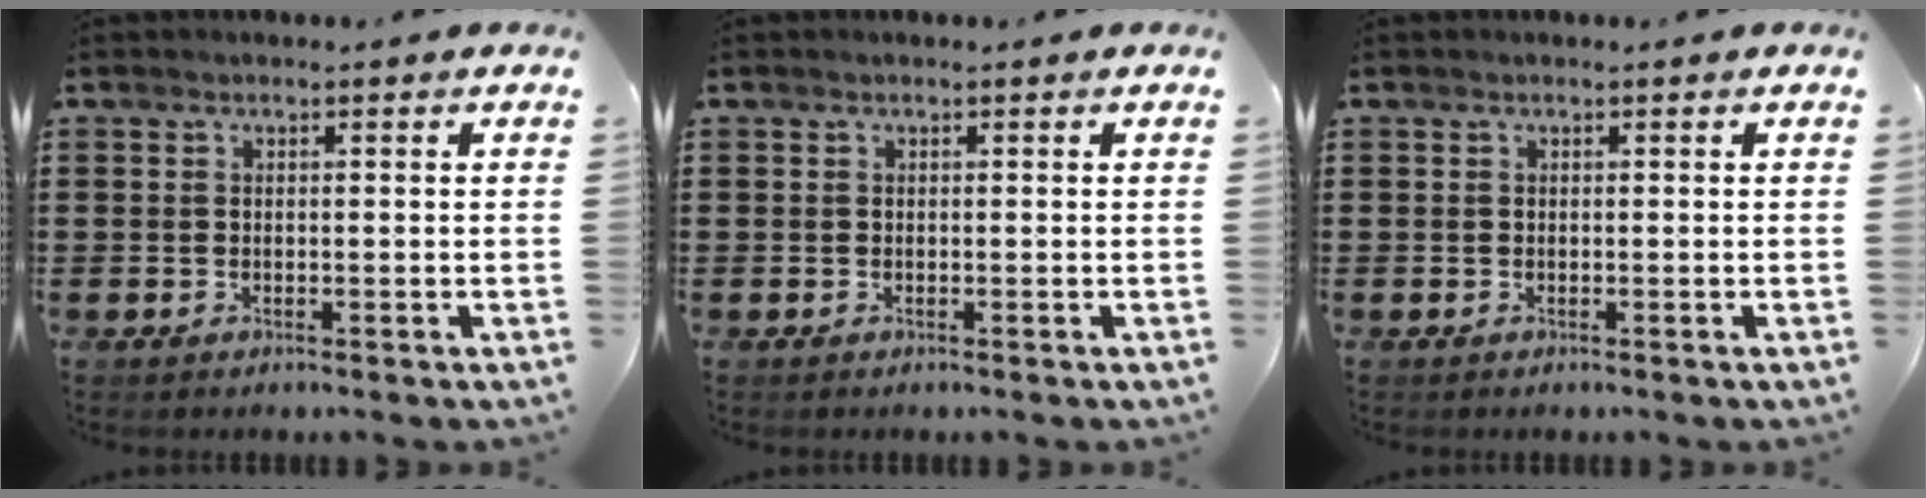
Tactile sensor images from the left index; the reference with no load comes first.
{"total": 0.0}
{"total": 0.0}